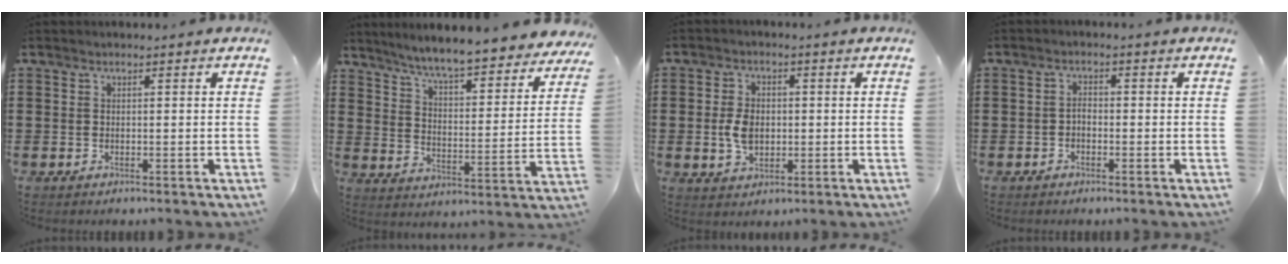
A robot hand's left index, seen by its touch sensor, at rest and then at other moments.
{"total": 6.1, "force": [5.7, -0.7, 2.1], "torque": [-0.066, -0.045, 0.092]}
{"total": 4.7, "force": [-0.2, 3.2, 3.5], "torque": [-0.085, 0.005, -0.008]}
{"total": 1.5, "force": [-0.9, 0.9, 0.9], "torque": [-0.021, 0.005, -0.019]}